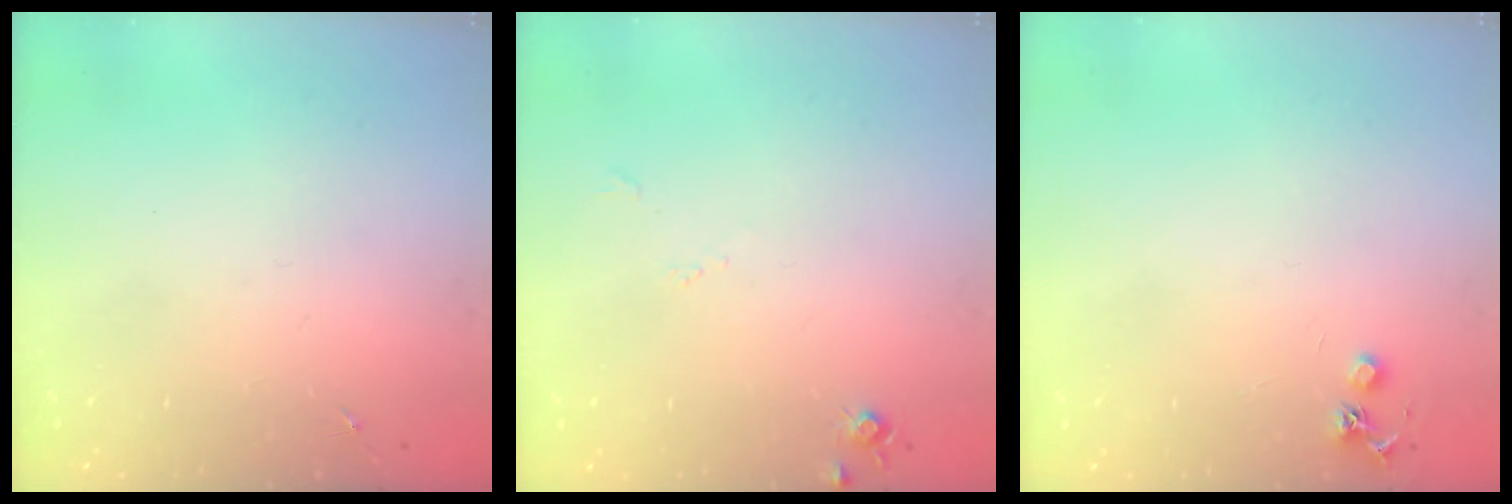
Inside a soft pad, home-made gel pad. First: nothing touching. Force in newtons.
{"total": 5.4, "press": 5.4, "slide": 0.6}
{"total": 4.1, "press": 4.1, "slide": 0.5}